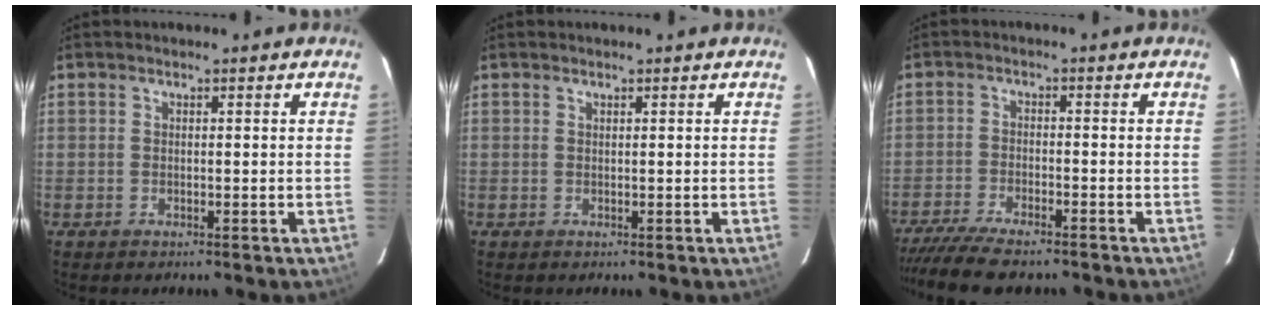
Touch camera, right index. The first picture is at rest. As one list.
[{"total": 0.0}, {"total": 11.7, "force": [-10.1, 2.2, 5.5], "torque": [-0.129, -0.031, -0.172]}]